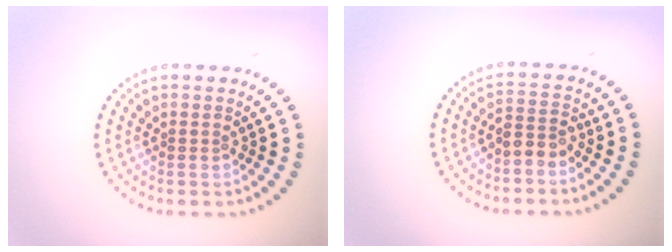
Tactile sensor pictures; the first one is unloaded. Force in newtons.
{"total": 2.0, "press": 1.7, "slide": 1.2}